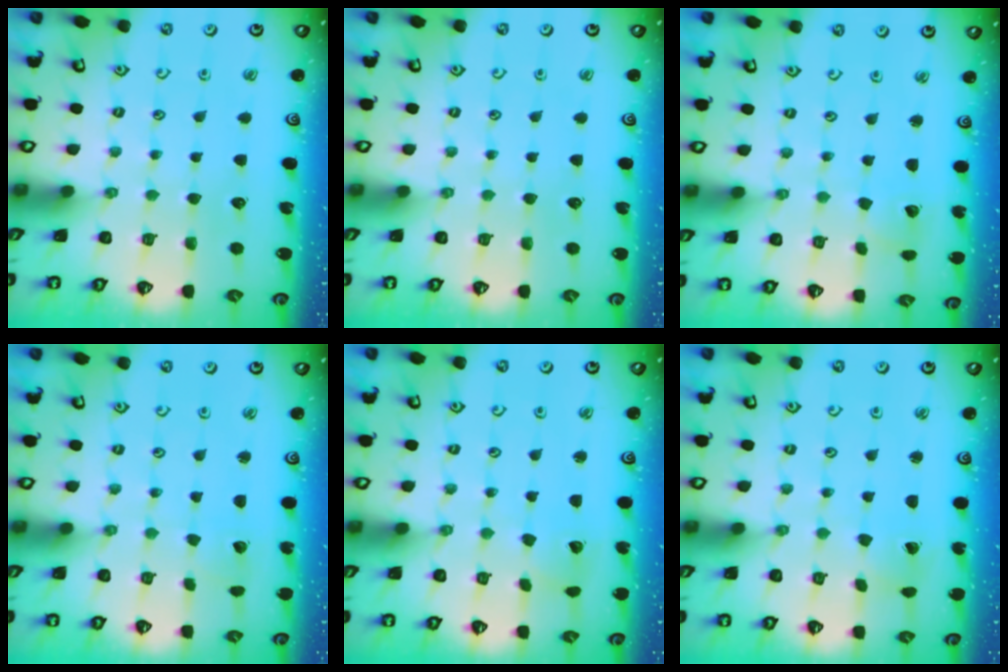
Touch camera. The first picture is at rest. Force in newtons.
{"total": 0.0}
{"total": 2.6, "press": 2.5, "slide": 0.3}
{"total": 1.2, "press": 1.2, "slide": 0.1}
{"total": 2.2, "press": 2.2, "slide": 0.3}
{"total": 0.8, "press": 0.8, "slide": 0.1}